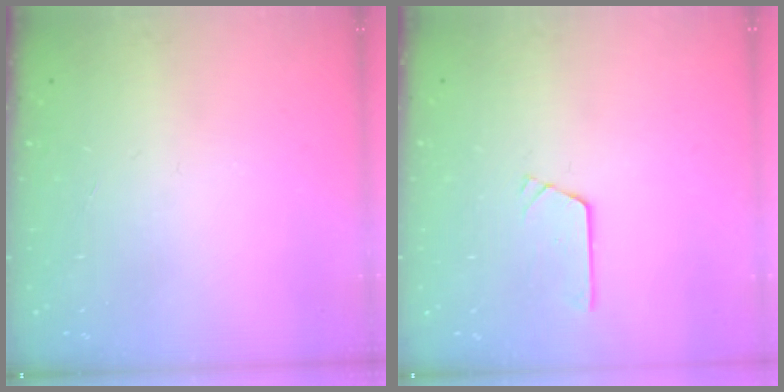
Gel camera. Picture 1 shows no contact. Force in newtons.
{"total": 2.6, "press": 2.6, "slide": 0.2}